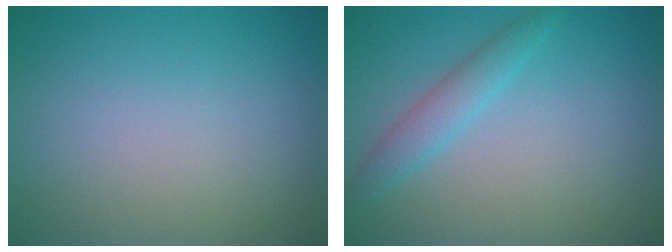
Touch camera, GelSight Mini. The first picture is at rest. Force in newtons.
{"total": 2.2, "press": 2.2, "slide": 0.1}